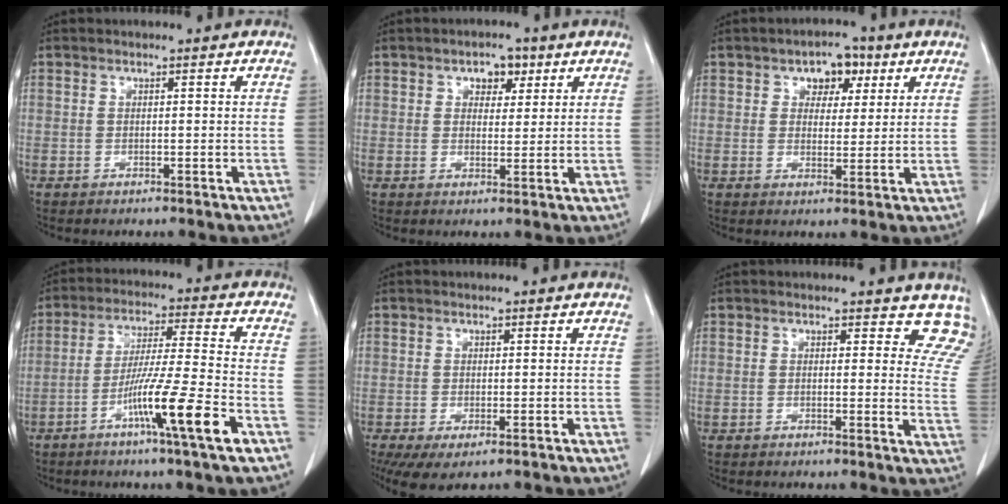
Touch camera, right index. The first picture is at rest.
{"total": 3.8, "force": [1.9, 2.4, 2.3], "torque": [-0.028, 0.007, 0.029]}
{"total": 5.4, "force": [2.6, 3.6, 3.1], "torque": [-0.036, 0.013, 0.037]}
{"total": 12.1, "force": [-5.5, -1.3, 10.7], "torque": [-0.185, -0.016, -0.098]}
{"total": 5.0, "force": [-2.6, 1.8, 3.8], "torque": [-0.060, -0.017, -0.041]}
{"total": 7.1, "force": [6.4, 2.8, 1.2], "torque": [0.026, -0.025, 0.035]}